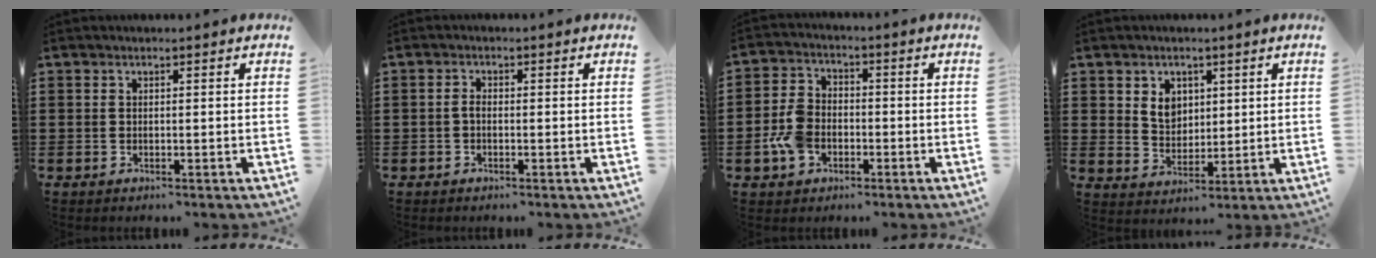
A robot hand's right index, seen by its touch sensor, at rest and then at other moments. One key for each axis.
{"total": 1.3, "fx": -0.5, "fy": 0.5, "fz": 1.1, "tx": -0.029, "ty": -0.003, "tz": -0.012}
{"total": 6.3, "fx": -2.1, "fy": 4.4, "fz": 4.0, "tx": -0.108, "ty": 0.006, "tz": -0.047}
{"total": 4.7, "fx": 1.9, "fy": 3.8, "fz": 2.0, "tx": -0.046, "ty": 0.010, "tz": 0.033}